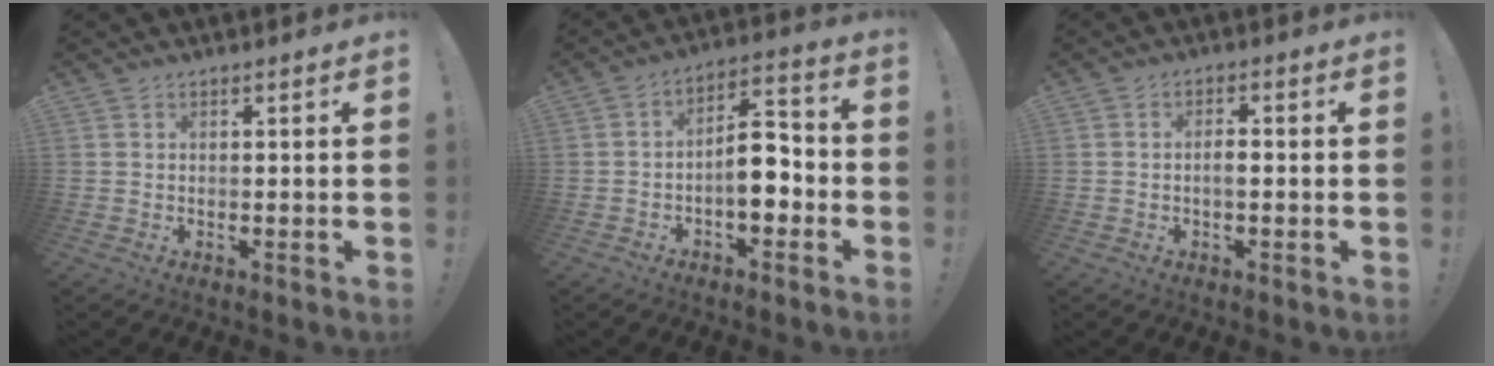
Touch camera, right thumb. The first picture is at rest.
{"total": 10.8, "force": [-2.7, 5.6, 8.8], "torque": [-0.138, 0.018, -0.046]}
{"total": 2.8, "force": [-0.7, 0.9, 2.5], "torque": [-0.037, 0.004, -0.015]}